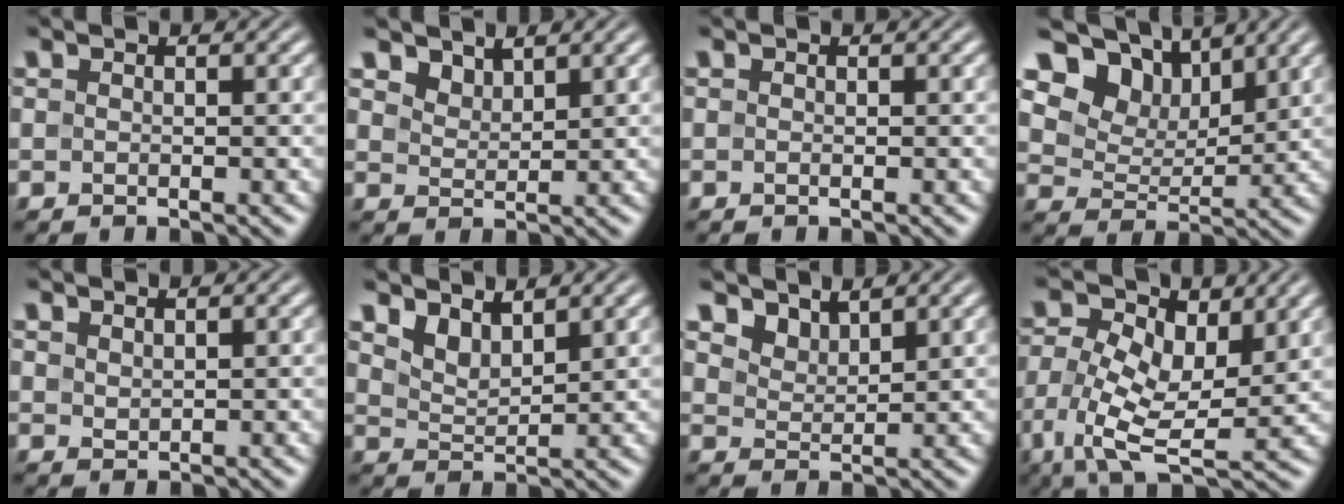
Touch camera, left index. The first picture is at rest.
{"total": 1.9, "force": [1.6, 0.8, 0.5], "torque": [-0.022, -0.011, 0.039]}
{"total": 0.0}
{"total": 9.6, "force": [6.5, 5.5, 4.5], "torque": [-0.100, -0.004, 0.112]}
{"total": 0.9, "force": [0.8, 0.4, 0.3], "torque": [-0.010, -0.001, 0.019]}
{"total": 2.6, "force": [2.0, 1.0, 1.2], "torque": [-0.034, -0.007, 0.041]}
{"total": 2.6, "force": [2.3, 1.1, 0.8], "torque": [-0.028, -0.015, 0.057]}
{"total": 7.8, "force": [0.5, 4.4, 6.4], "torque": [-0.138, -0.003, 0.004]}